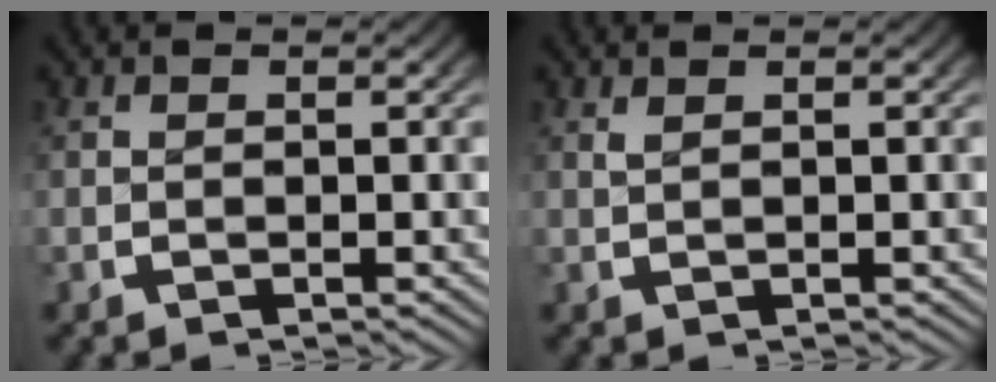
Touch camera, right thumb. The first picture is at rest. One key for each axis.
{"total": 0.6, "fx": 0.4, "fy": -0.2, "fz": 0.3, "tx": -0.009, "ty": 0.001, "tz": 0.013}